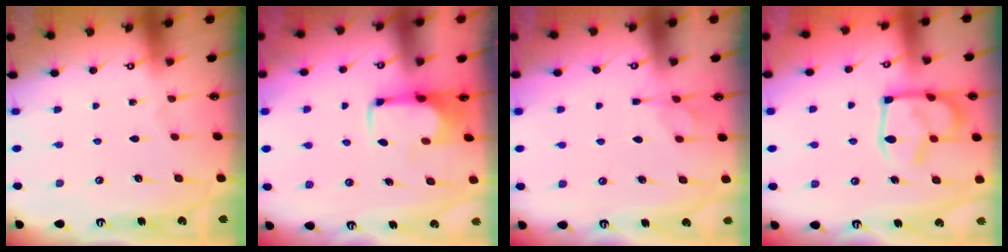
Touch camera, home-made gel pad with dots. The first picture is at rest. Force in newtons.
{"total": 1.4, "press": 1.3, "slide": 0.5}
{"total": 1.3, "press": 0.4, "slide": 1.2}
{"total": 9.0, "press": 8.9, "slide": 1.2}